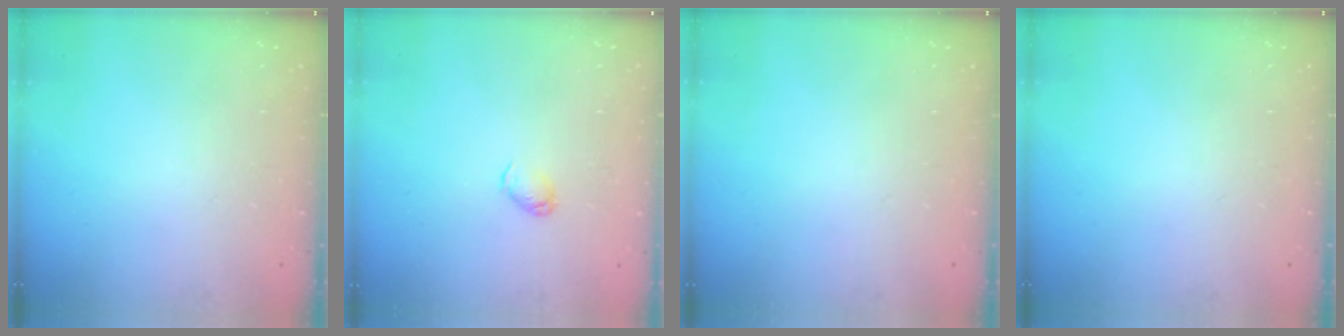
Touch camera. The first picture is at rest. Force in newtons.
{"total": 3.7, "press": 3.7, "slide": 0.5}
{"total": 0.0}
{"total": 0.0}